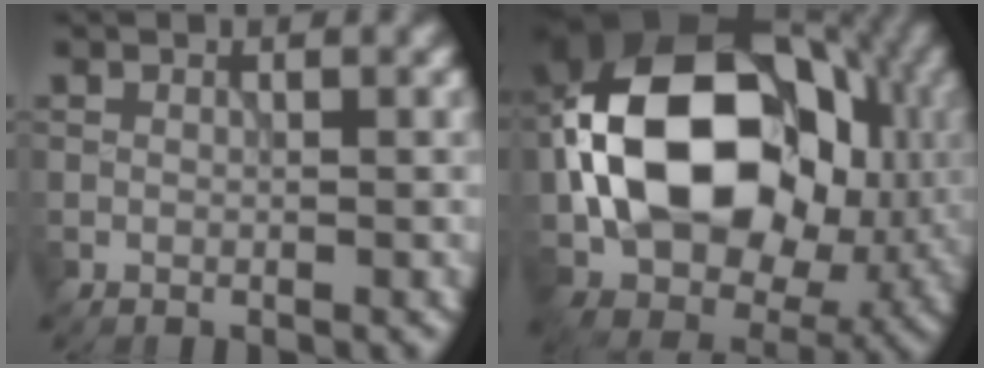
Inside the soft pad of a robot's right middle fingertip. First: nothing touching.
{"total": 17.1, "force": [0.6, 12.5, 11.6], "torque": [-0.217, 0.013, -0.003]}